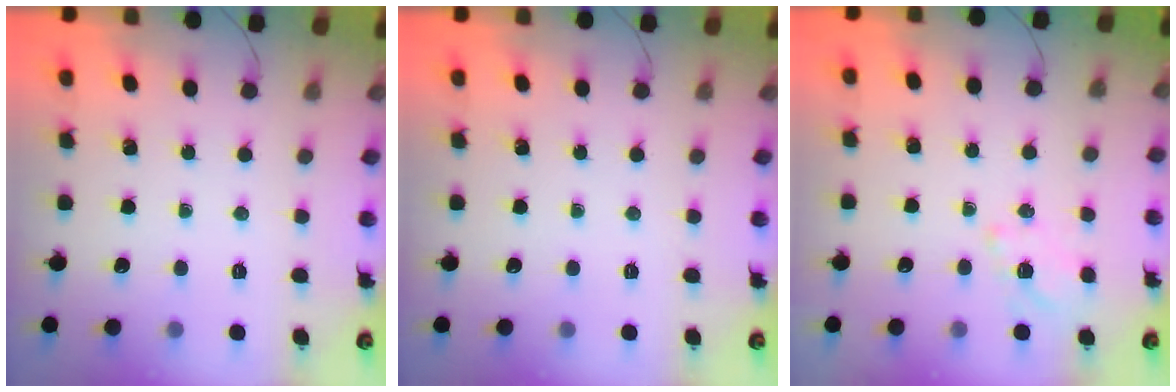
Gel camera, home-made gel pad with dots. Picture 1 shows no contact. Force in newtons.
{"total": 0.0}
{"total": 1.5, "press": 0.9, "slide": 1.1}